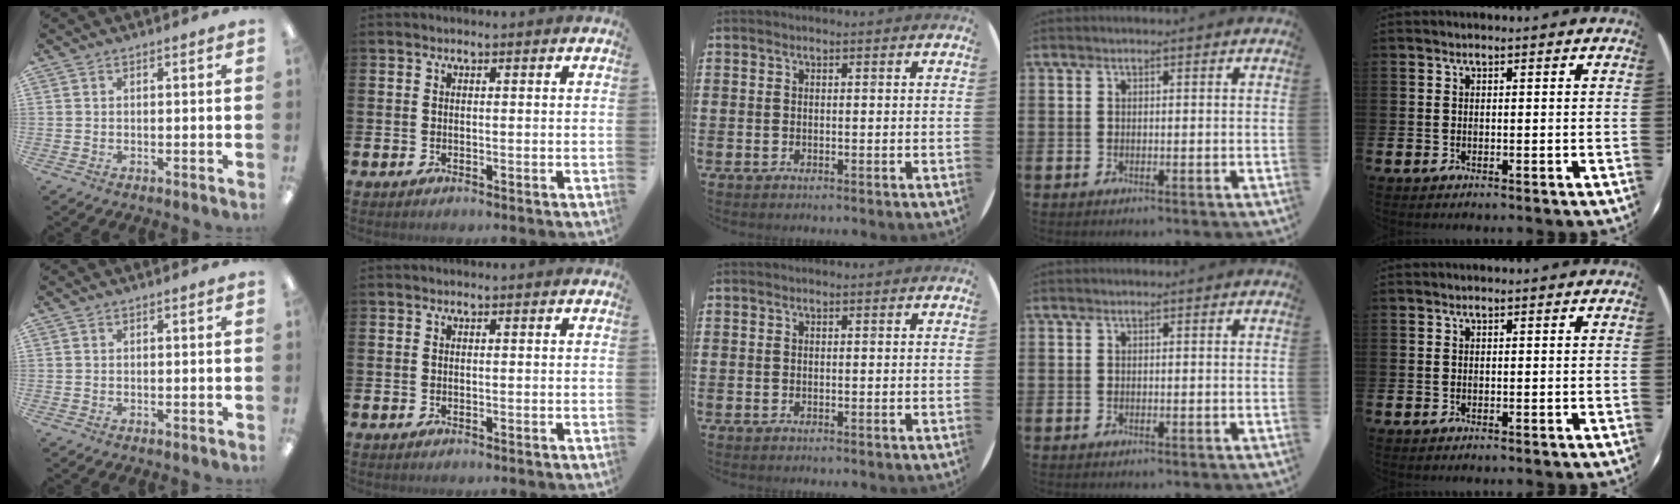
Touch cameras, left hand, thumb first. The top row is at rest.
{}